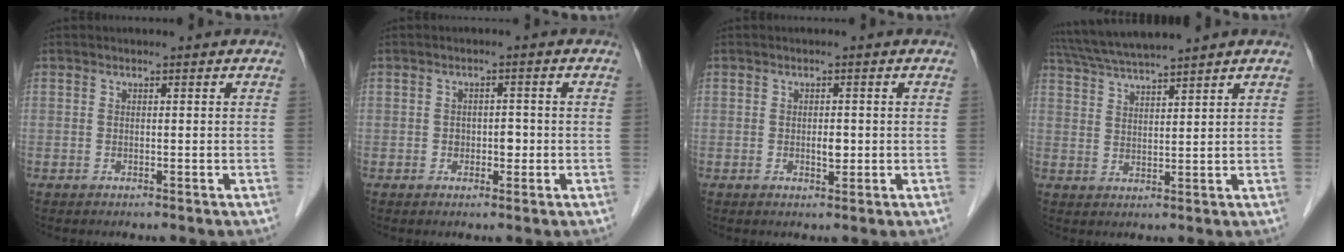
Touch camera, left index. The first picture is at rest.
{"total": 2.1, "force": [-0.5, 1.4, 1.5], "torque": [-0.019, 0.005, -0.004]}
{"total": 1.7, "force": [-0.2, 0.8, 1.4], "torque": [-0.024, -0.002, 0.000]}
{"total": 8.2, "force": [7.4, -1.0, 3.4], "torque": [-0.066, 0.024, 0.132]}